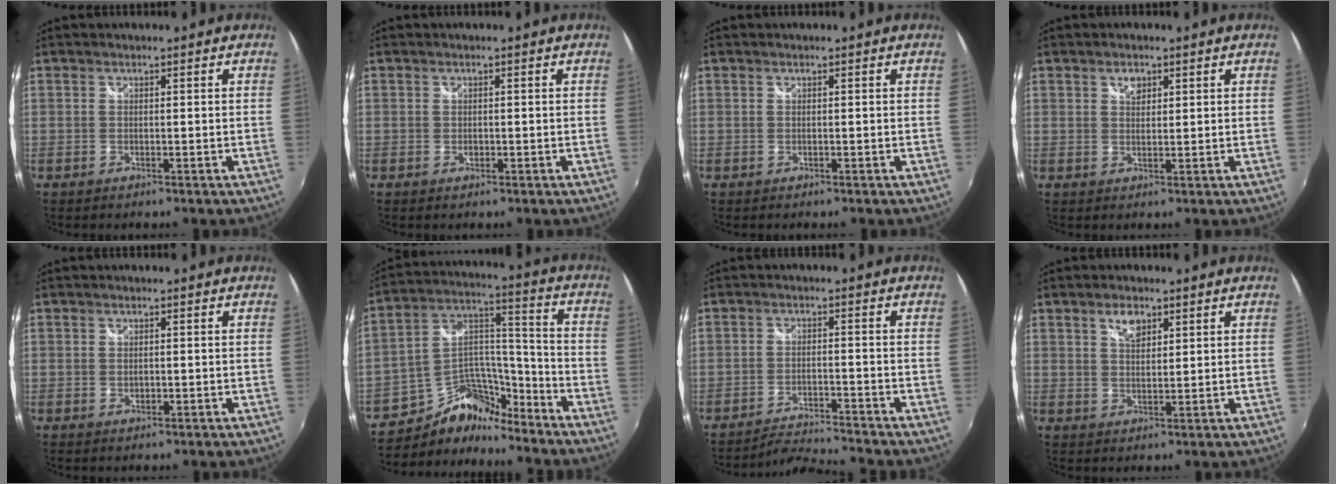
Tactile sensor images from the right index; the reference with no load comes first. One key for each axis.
{"total": 0.7, "fx": -0.2, "fy": 0.6, "fz": 0.3, "tx": -0.004, "ty": -0.002, "tz": -0.004}
{"total": 0.0}
{"total": 2.3, "fx": 1.2, "fy": 1.6, "fz": 1.2, "tx": -0.014, "ty": 0.005, "tz": 0.021}
{"total": 1.0, "fx": -0.1, "fy": 0.8, "fz": 0.6, "tx": -0.009, "ty": -0.002, "tz": -0.002}
{"total": 11.7, "fx": -9.5, "fy": 5.9, "fz": 3.2, "tx": -0.078, "ty": 0.062, "tz": -0.180}
{"total": 5.8, "fx": -5.6, "fy": -1.5, "fz": 0.4, "tx": -0.031, "ty": 0.004, "tz": -0.100}
{"total": 4.0, "fx": 2.3, "fy": 2.1, "fz": 2.5, "tx": -0.040, "ty": 0.005, "tz": 0.041}